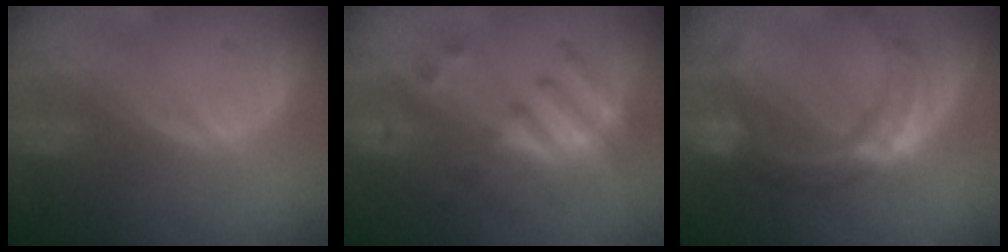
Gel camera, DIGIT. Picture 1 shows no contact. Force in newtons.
{"total": 7.9, "press": 6.9, "slide": 3.9}
{"total": 11.1, "press": 9.3, "slide": 6.0}